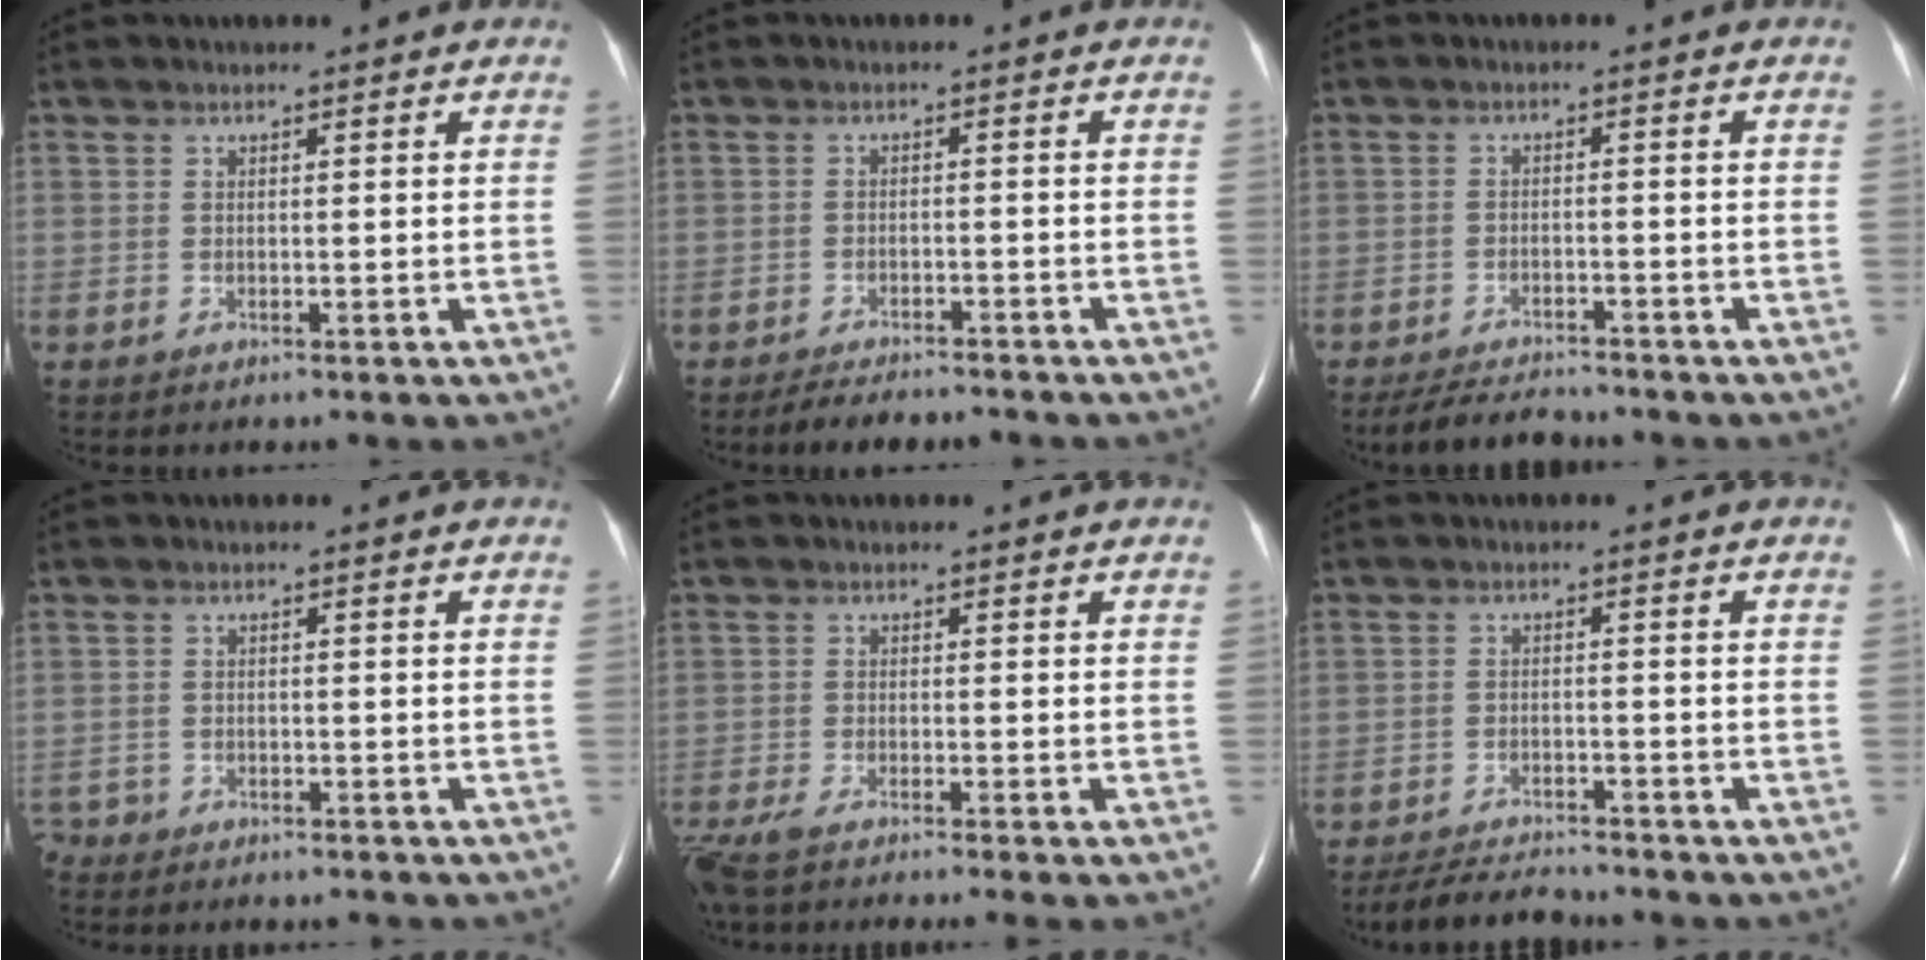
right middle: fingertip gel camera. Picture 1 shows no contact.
{"total": 6.2, "force": [-5.8, 1.3, 2.0], "torque": [-0.028, -0.010, -0.085]}
{"total": 6.5, "force": [-6.1, 1.3, 1.9], "torque": [-0.035, -0.016, -0.097]}
{"total": 5.7, "force": [-5.2, 2.1, 0.7], "torque": [-0.006, -0.003, -0.078]}
{"total": 8.2, "force": [-7.0, -0.5, 4.3], "torque": [-0.061, -0.023, -0.117]}
{"total": 7.0, "force": [-6.7, 1.0, 1.8], "torque": [-0.033, -0.015, -0.109]}